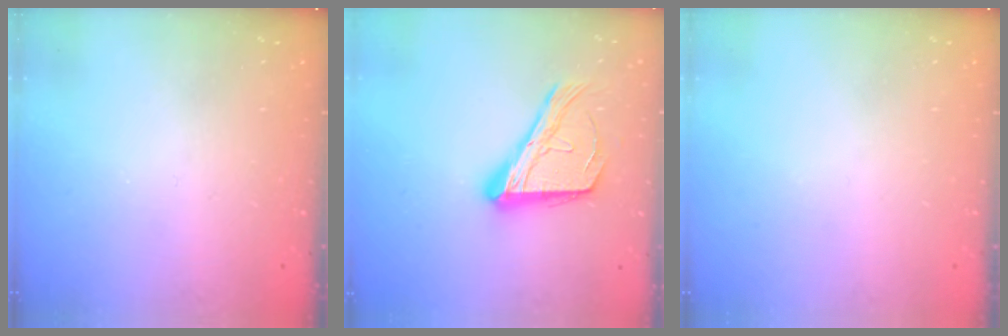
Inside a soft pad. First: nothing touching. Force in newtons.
{"total": 17.3, "press": 17.2, "slide": 1.0}
{"total": 0.0}